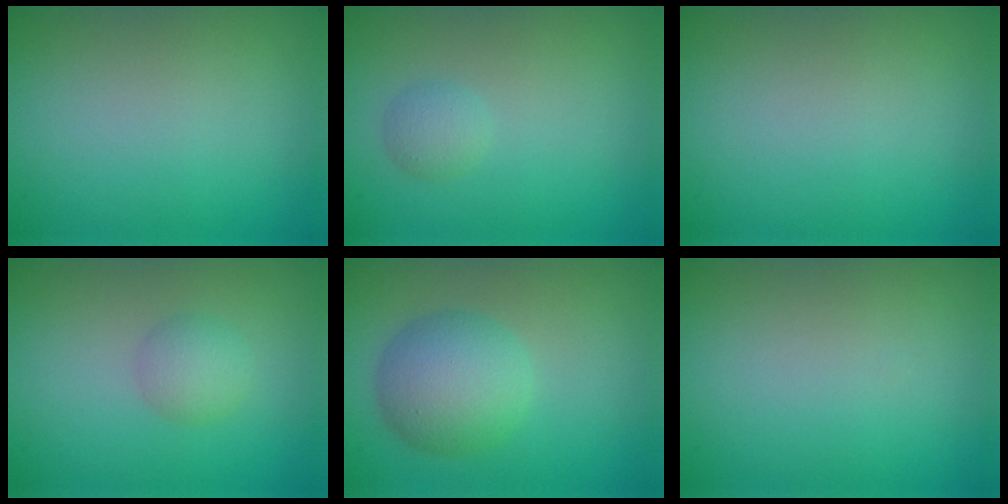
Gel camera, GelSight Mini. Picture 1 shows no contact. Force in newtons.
{"total": 1.3, "press": 1.3, "slide": 0.0}
{"total": 0.0}
{"total": 2.0, "press": 2.0, "slide": 0.2}
{"total": 5.3, "press": 5.3, "slide": 0.2}
{"total": 0.0}